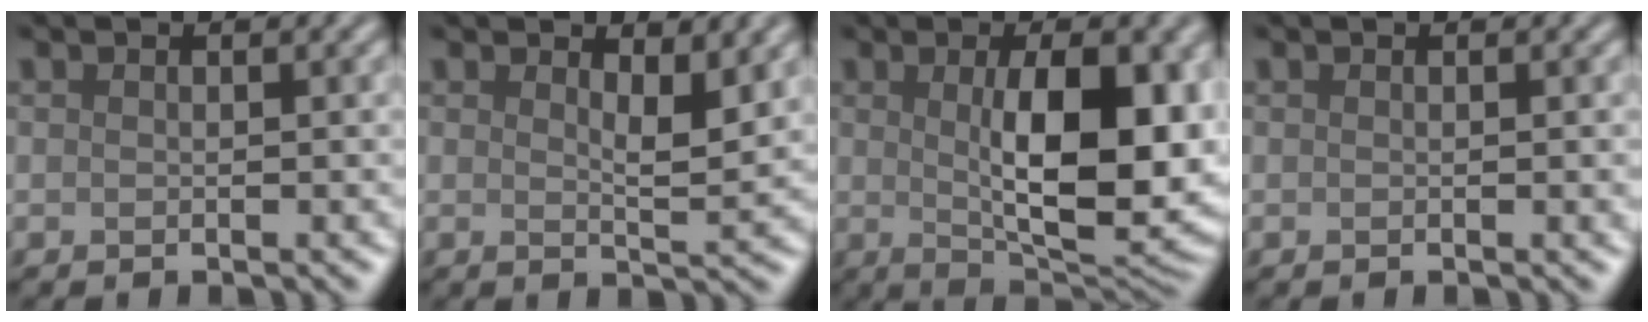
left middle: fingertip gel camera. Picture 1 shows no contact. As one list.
[{"total": 2.8, "force": [1.5, 0.7, 2.3], "torque": [-0.033, -0.008, 0.025]}, {"total": 11.4, "force": [0.7, 4.2, 10.6], "torque": [-0.147, -0.009, 0.020]}, {"total": 0.6, "force": [0.0, 0.1, 0.6], "torque": [-0.006, 0.000, 0.000]}]